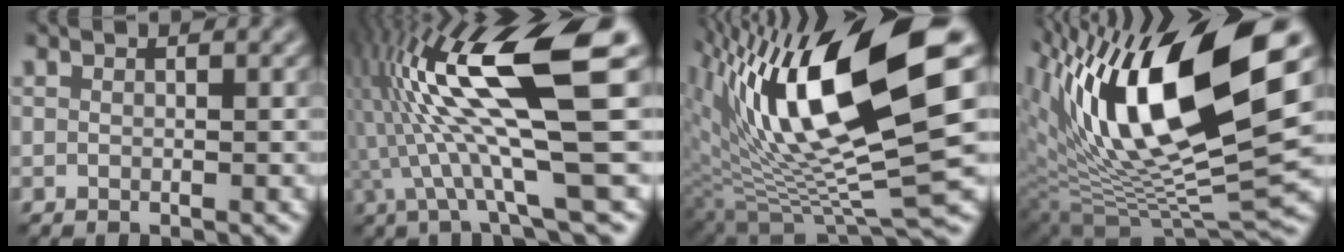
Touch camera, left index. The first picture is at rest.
{"total": 13.3, "force": [0.9, 2.3, 13.1], "torque": [-0.239, 0.020, 0.017]}
{"total": 16.1, "force": [4.6, 4.0, 14.9], "torque": [-0.258, -0.004, 0.086]}
{"total": 16.5, "force": [5.5, 5.5, 14.5], "torque": [-0.251, 0.006, 0.091]}